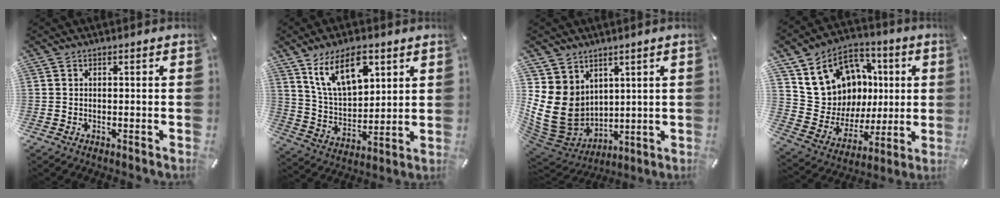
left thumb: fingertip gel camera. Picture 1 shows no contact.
{"total": 14.3, "force": [8.1, 7.8, 8.9], "torque": [-0.168, -0.022, 0.146]}
{"total": 15.5, "force": [1.2, 13.6, 7.2], "torque": [-0.170, -0.024, 0.029]}
{"total": 14.3, "force": [5.3, 12.7, 3.9], "torque": [-0.067, -0.038, 0.117]}